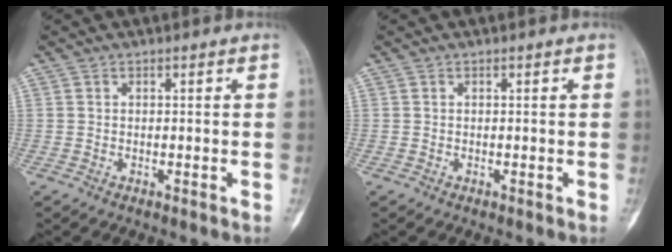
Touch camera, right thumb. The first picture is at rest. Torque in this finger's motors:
{"motor_torque": [0.00, 0.00, -0.02, -0.03, 0.00]}